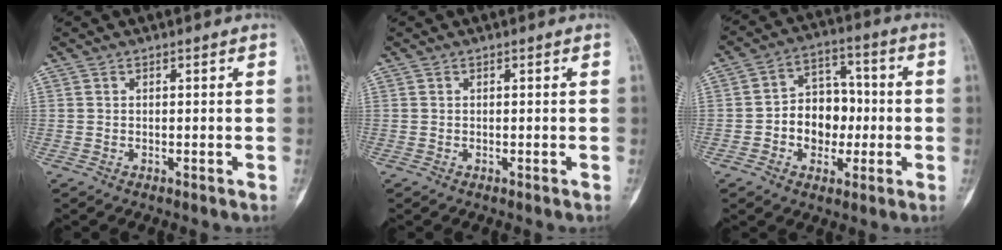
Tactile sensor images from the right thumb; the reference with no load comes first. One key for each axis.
{"total": 0.0}
{"total": 11.6, "fx": -1.2, "fy": 8.8, "fz": 7.4, "tx": -0.066, "ty": 0.032, "tz": -0.022}